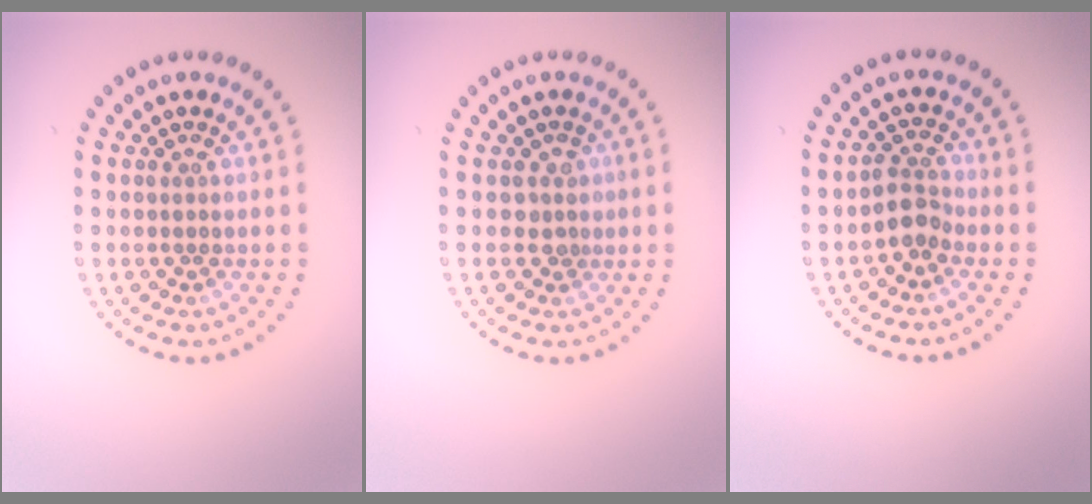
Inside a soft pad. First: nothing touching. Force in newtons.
{"total": 1.3, "press": 1.0, "slide": 0.9}
{"total": 2.2, "press": 1.9, "slide": 1.2}